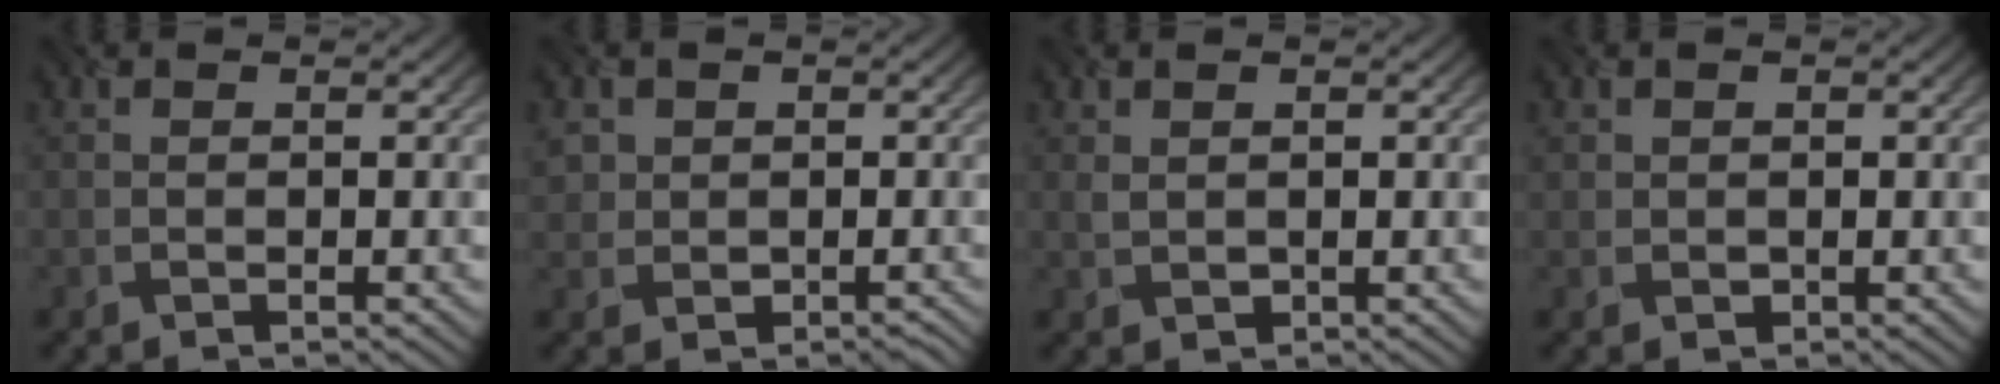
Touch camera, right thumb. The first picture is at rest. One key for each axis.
{"total": 3.3, "fx": 0.3, "fy": 3.2, "fz": 0.8, "tx": -0.019, "ty": -0.003, "tz": 0.007}
{"total": 1.5, "fx": 0.3, "fy": 1.1, "fz": 1.0, "tx": -0.023, "ty": -0.001, "tz": 0.009}
{"total": 1.1, "fx": 0.0, "fy": 1.0, "fz": 0.3, "tx": -0.005, "ty": -0.005, "tz": 0.002}